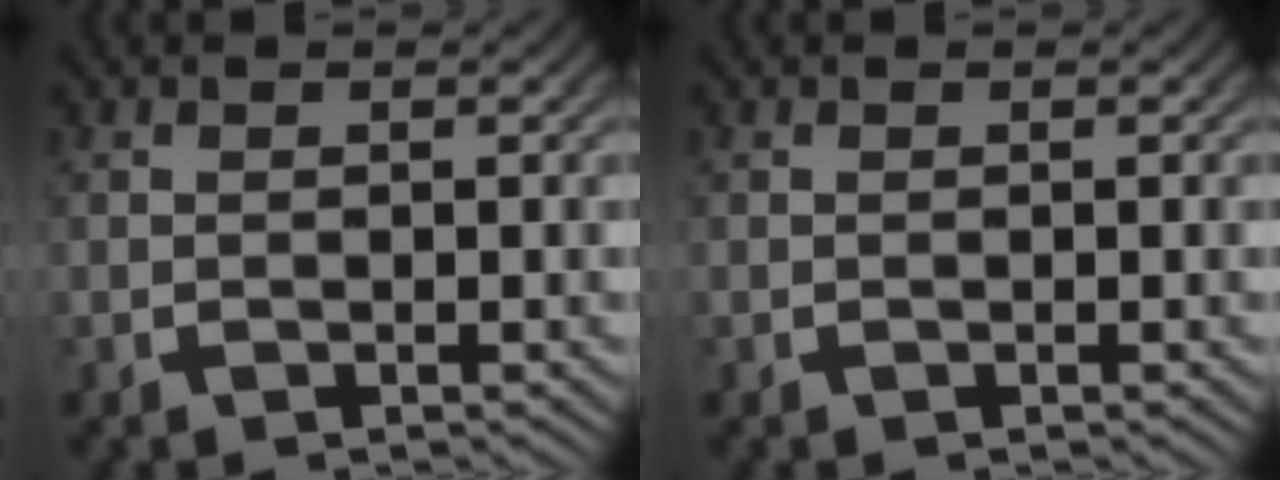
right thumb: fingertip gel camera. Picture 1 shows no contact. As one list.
[{"total": 0.0}]